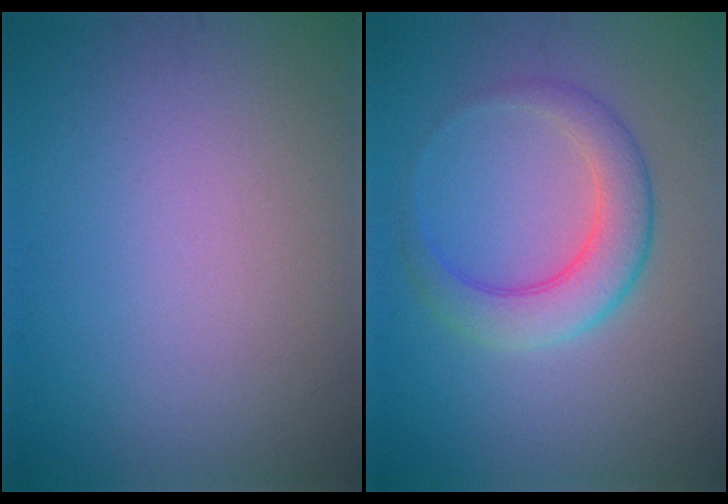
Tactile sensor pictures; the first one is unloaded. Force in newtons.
{"total": 4.5, "press": 4.5, "slide": 0.1}